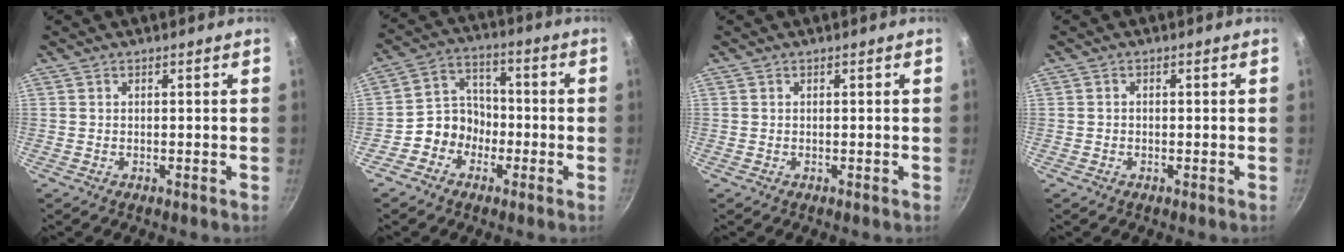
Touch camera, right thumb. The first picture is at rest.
{"total": 7.9, "force": [-3.2, 6.8, 2.6], "torque": [0.000, 0.049, -0.067]}
{"total": 0.0}
{"total": 0.5, "force": [-0.2, 0.5, 0.2], "torque": [-0.004, 0.003, -0.005]}